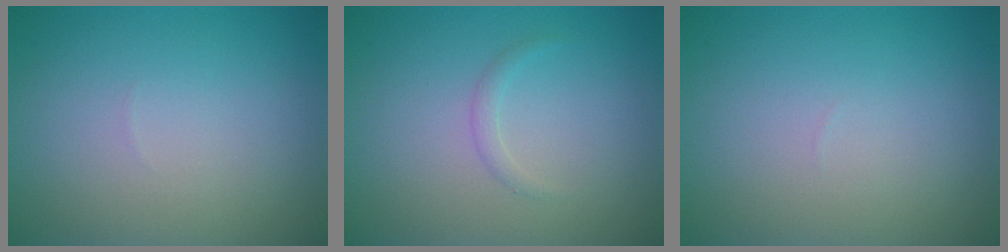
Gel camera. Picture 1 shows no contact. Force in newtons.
{"total": 0.8, "press": 0.8, "slide": 0.1}
{"total": 0.0}